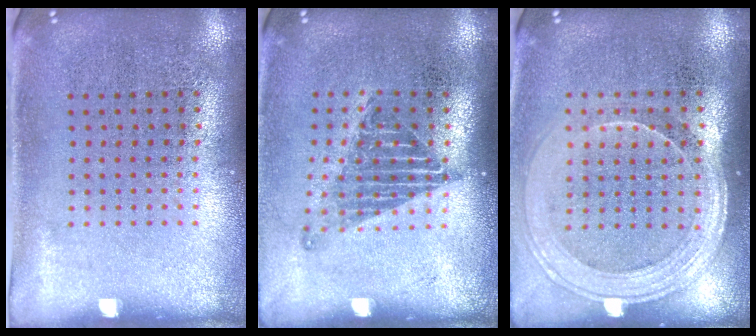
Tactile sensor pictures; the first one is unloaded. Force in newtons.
{"total": 1.3, "press": 1.1, "slide": 0.8}
{"total": 1.9, "press": 1.6, "slide": 1.0}